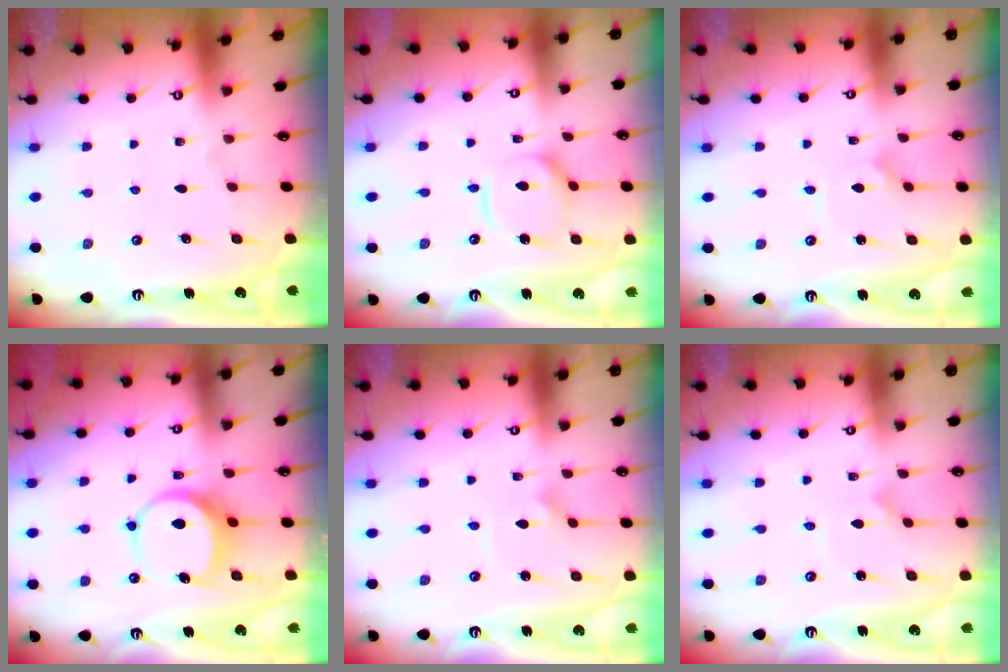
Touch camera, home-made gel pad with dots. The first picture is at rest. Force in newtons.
{"total": 12.0, "press": 11.9, "slide": 1.4}
{"total": 1.0, "press": 1.0, "slide": 0.0}
{"total": 7.7, "press": 7.6, "slide": 0.8}
{"total": 3.2, "press": 3.2, "slide": 0.0}
{"total": 0.8, "press": 0.8, "slide": 0.0}